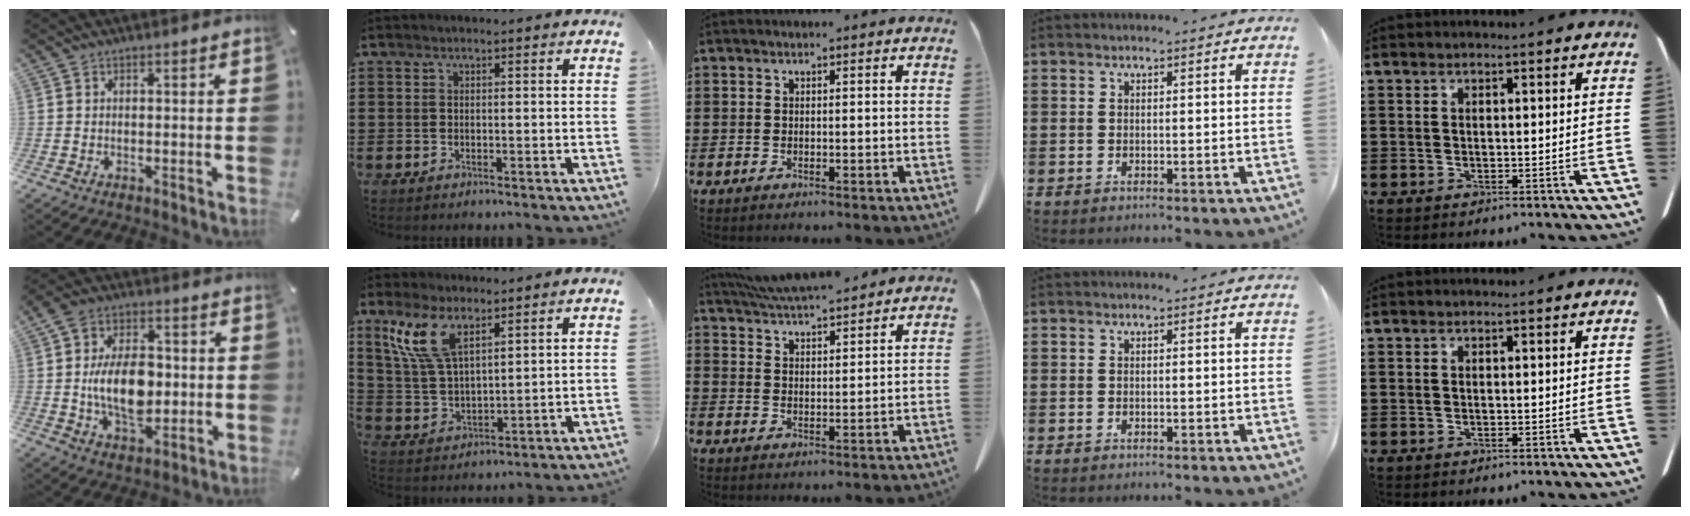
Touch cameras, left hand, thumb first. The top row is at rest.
{"thumb": {"total": 13.7, "force": [-0.5, 8.8, 10.5], "torque": [-0.199, -0.001, -0.007]}, "index": {"total": 9.6, "force": [5.7, 3.8, 6.7], "torque": [-0.159, -0.006, 0.103]}, "middle": {"total": 5.8, "force": [5.5, 0.4, 1.8], "torque": [-0.054, -0.020, 0.100]}}